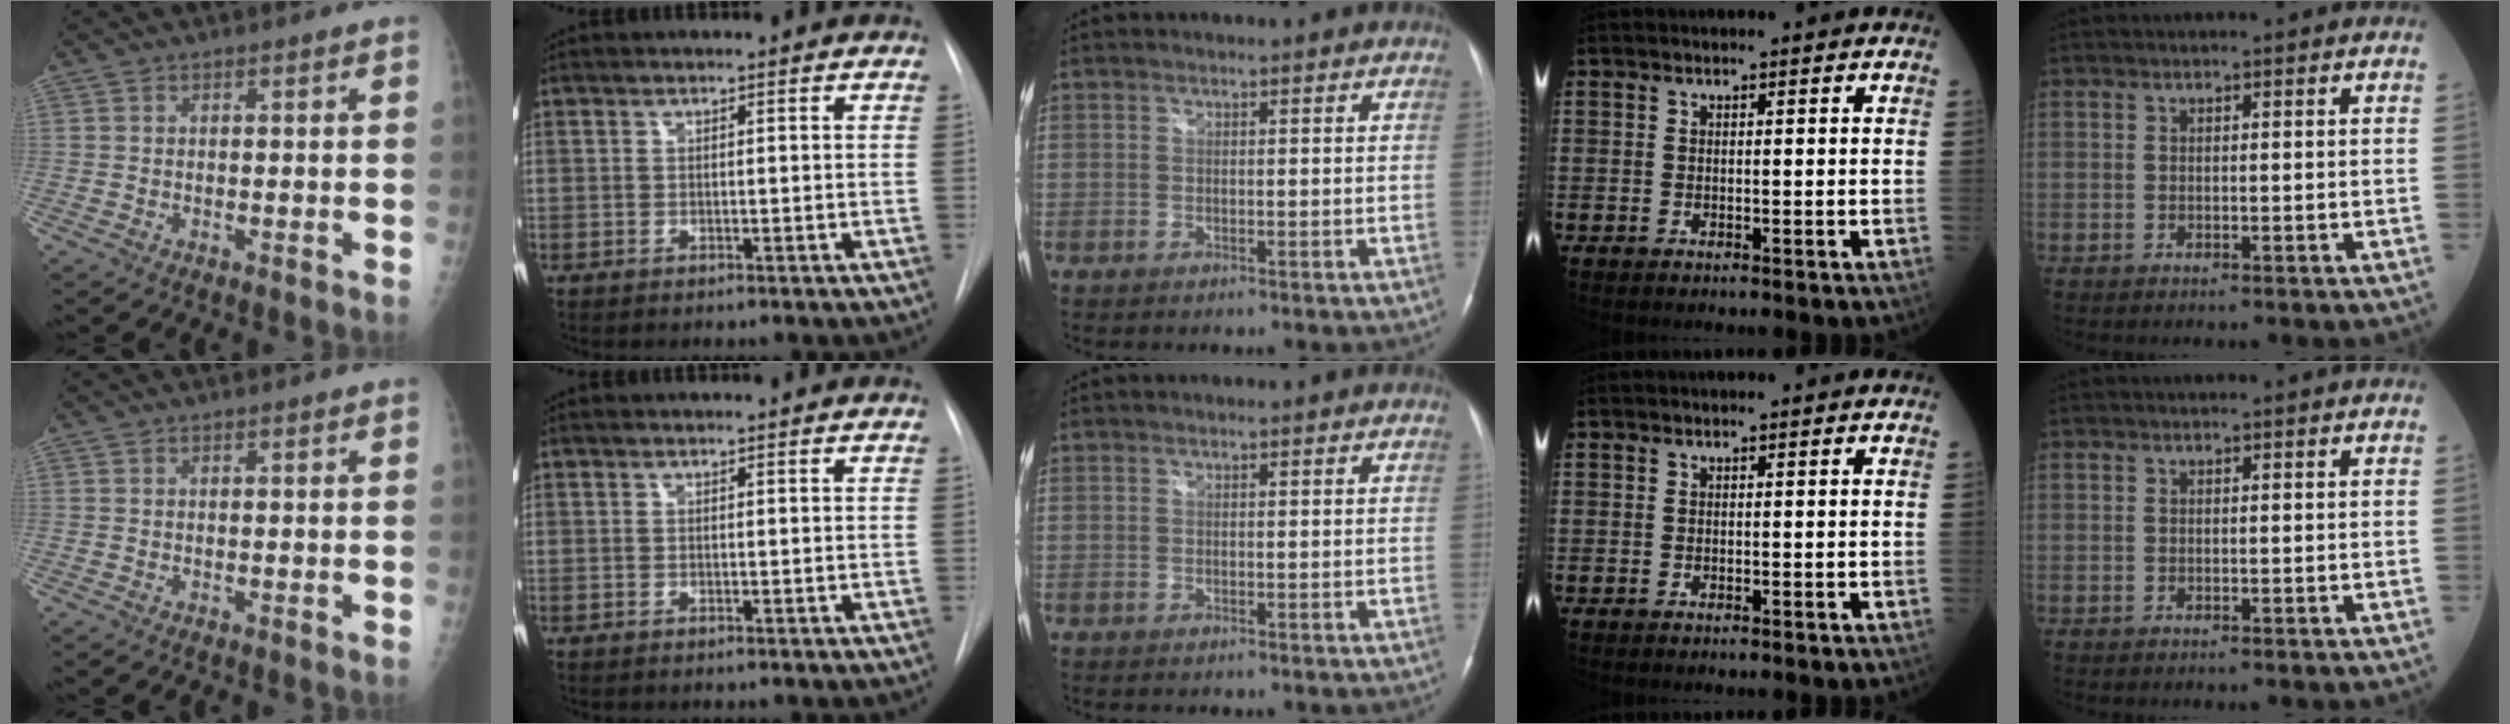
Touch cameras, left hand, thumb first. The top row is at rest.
{}